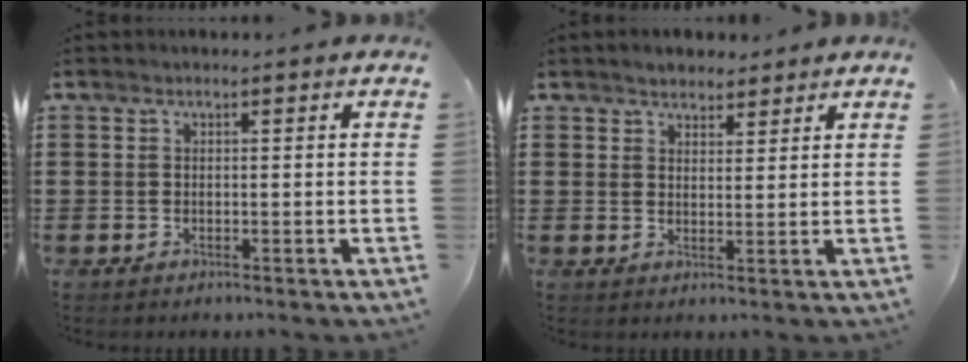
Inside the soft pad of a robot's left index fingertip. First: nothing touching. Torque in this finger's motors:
{"motor_torque": [1.14, -0.68, 0.21, 0.05]}